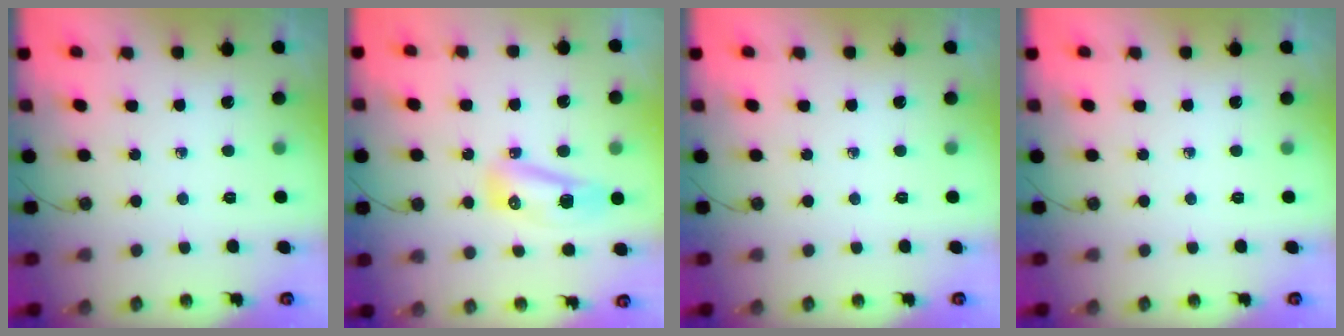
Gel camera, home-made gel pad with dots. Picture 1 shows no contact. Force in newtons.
{"total": 8.2, "press": 8.0, "slide": 1.7}
{"total": 0.0}
{"total": 0.0}